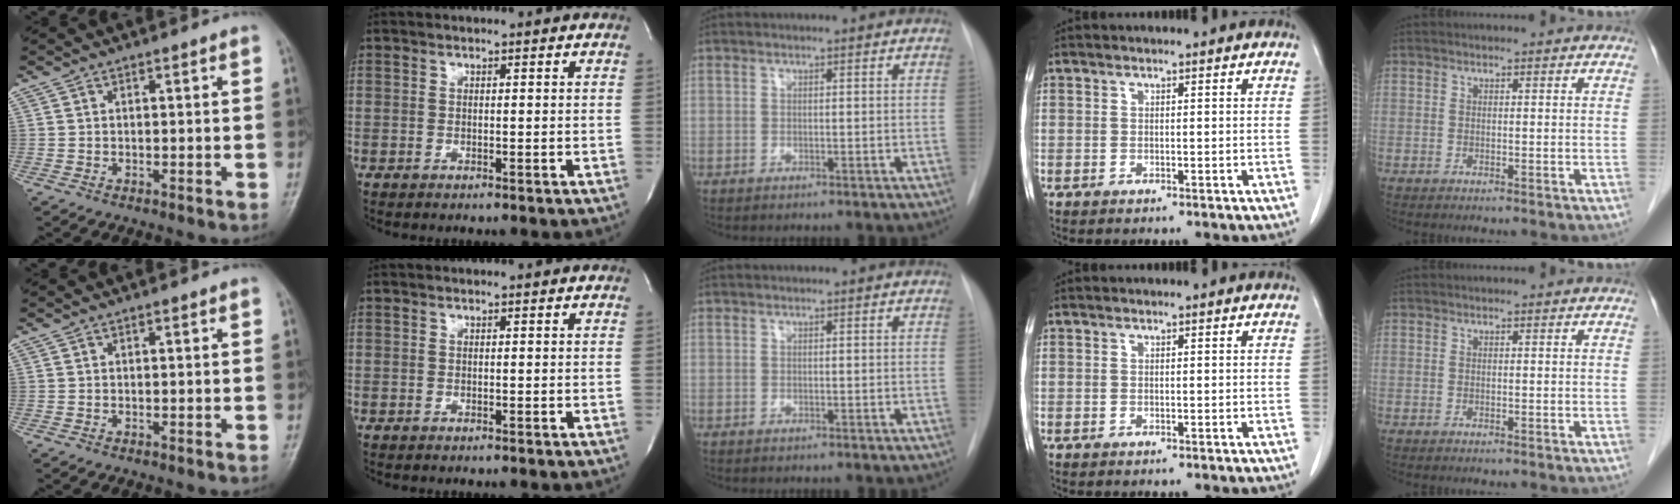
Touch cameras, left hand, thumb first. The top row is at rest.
{}